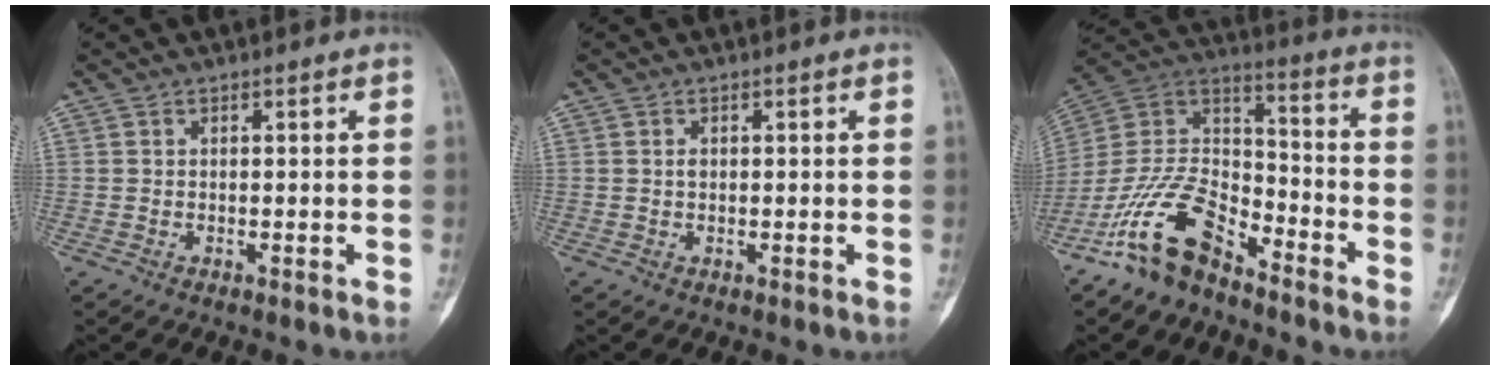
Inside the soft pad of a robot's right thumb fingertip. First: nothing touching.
{"total": 0.9, "force": [0.1, 0.6, 0.6], "torque": [-0.011, 0.001, 0.002]}
{"total": 15.2, "force": [-10.7, 7.0, 8.2], "torque": [-0.143, 0.087, -0.212]}